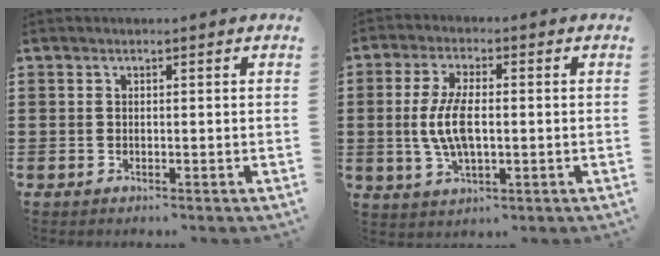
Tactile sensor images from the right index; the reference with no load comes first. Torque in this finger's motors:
{"motor_torque": [2.14, 0.00, 0.26, 0.19]}